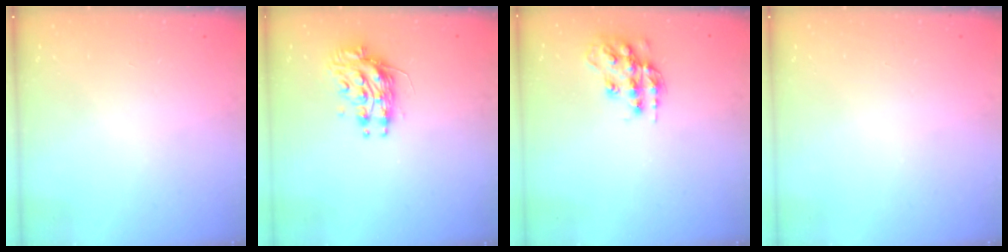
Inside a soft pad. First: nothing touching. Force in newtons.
{"total": 9.2, "press": 9.2, "slide": 0.7}
{"total": 14.0, "press": 14.0, "slide": 0.6}
{"total": 0.0}